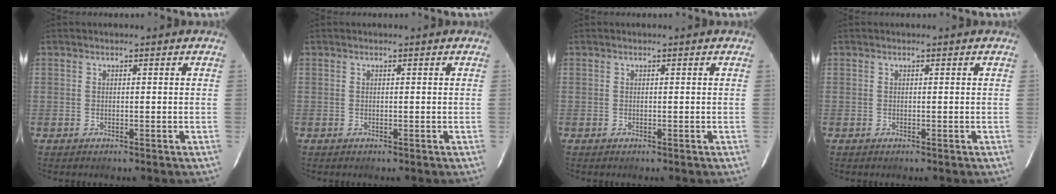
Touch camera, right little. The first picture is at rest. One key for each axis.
{"total": 0.0}
{"total": 0.0}
{"total": 0.0}